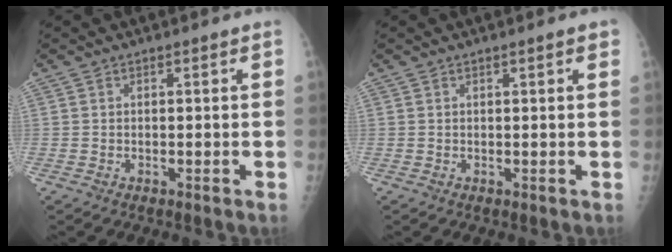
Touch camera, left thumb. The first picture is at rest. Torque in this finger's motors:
{"motor_torque": [-0.13, 0.02, -0.10, -0.06, 0.04]}